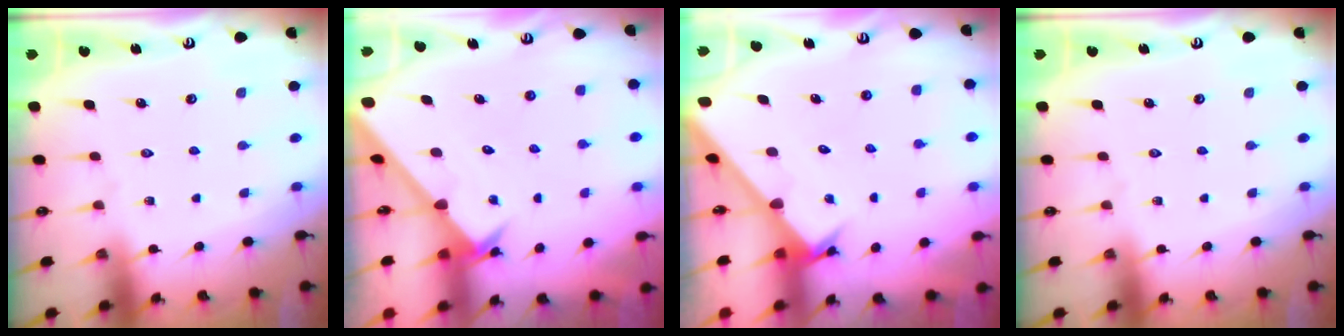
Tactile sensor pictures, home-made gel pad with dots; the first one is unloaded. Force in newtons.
{"total": 2.4, "press": 2.4, "slide": 0.2}
{"total": 2.5, "press": 2.5, "slide": 0.2}
{"total": 0.0}